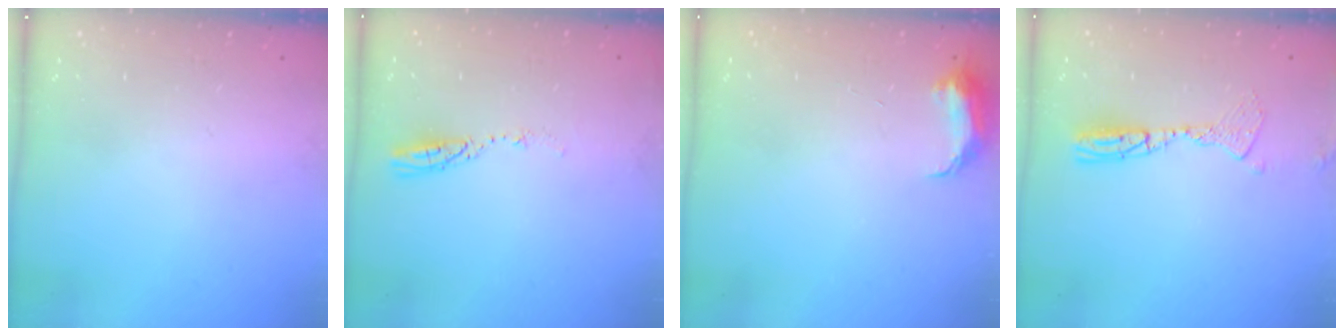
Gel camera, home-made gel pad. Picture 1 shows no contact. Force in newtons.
{"total": 4.0, "press": 3.9, "slide": 0.5}
{"total": 7.0, "press": 6.9, "slide": 0.6}
{"total": 10.0, "press": 9.7, "slide": 2.6}